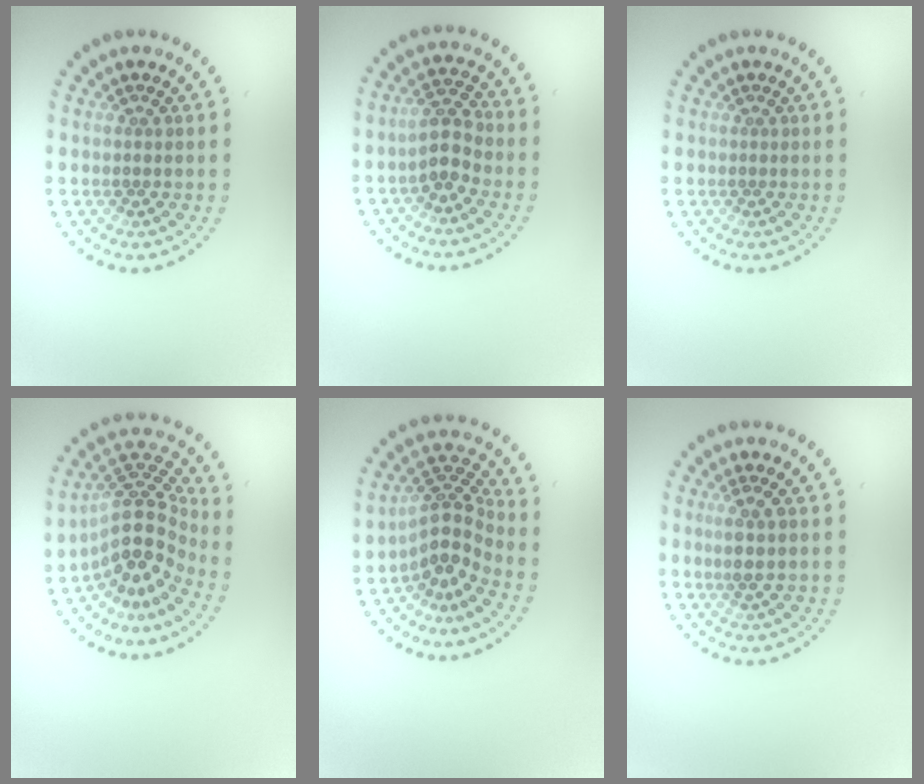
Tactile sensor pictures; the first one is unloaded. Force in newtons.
{"total": 2.8, "press": 2.6, "slide": 1.0}
{"total": 0.0}
{"total": 5.3, "press": 3.9, "slide": 3.7}
{"total": 3.9, "press": 2.7, "slide": 2.8}
{"total": 1.8, "press": 1.6, "slide": 0.9}